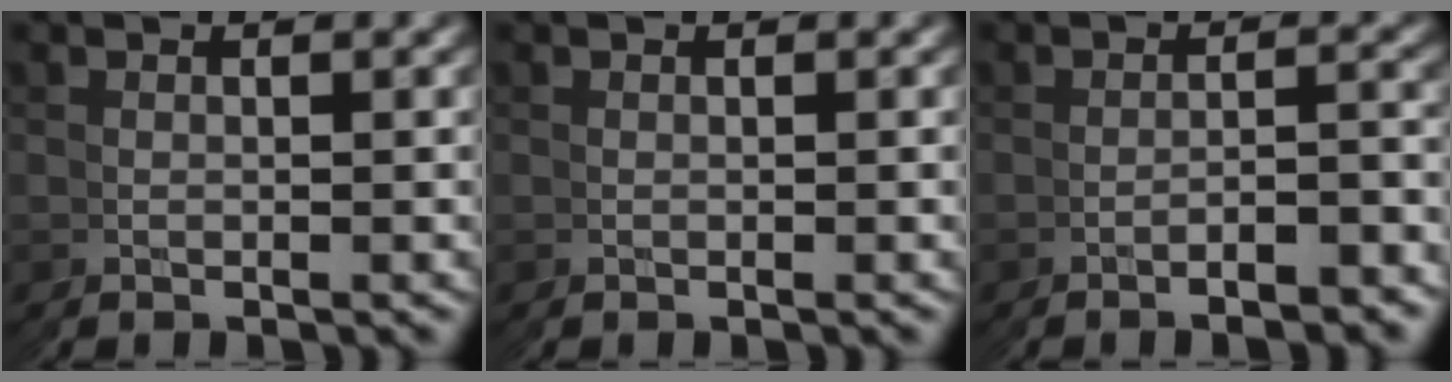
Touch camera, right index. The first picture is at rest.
{"total": 0.0}
{"total": 2.9, "force": [-2.7, -0.6, 0.8], "torque": [-0.004, 0.007, -0.052]}